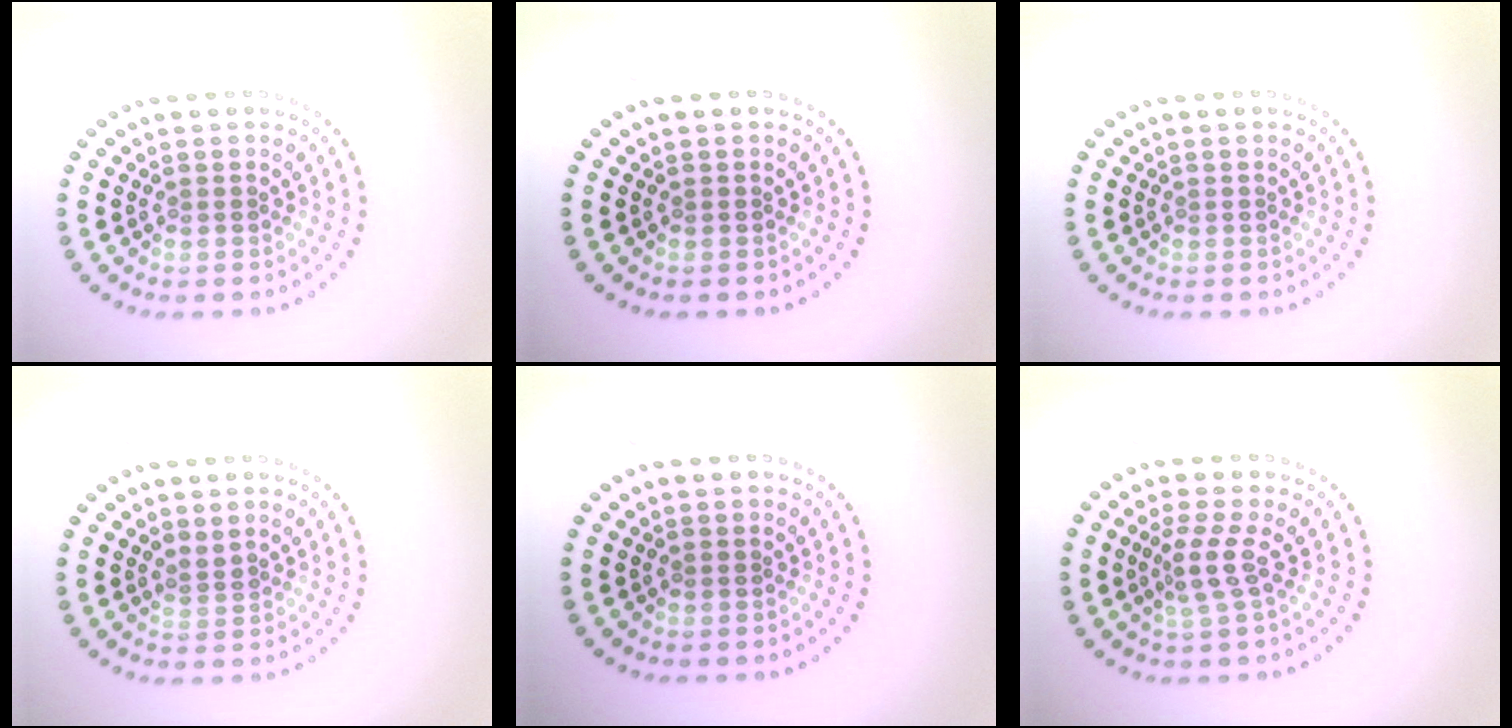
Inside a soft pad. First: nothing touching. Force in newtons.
{"total": 0.0}
{"total": 0.0}
{"total": 0.9, "press": 0.3, "slide": 0.9}
{"total": 0.0}
{"total": 2.3, "press": 1.6, "slide": 1.7}